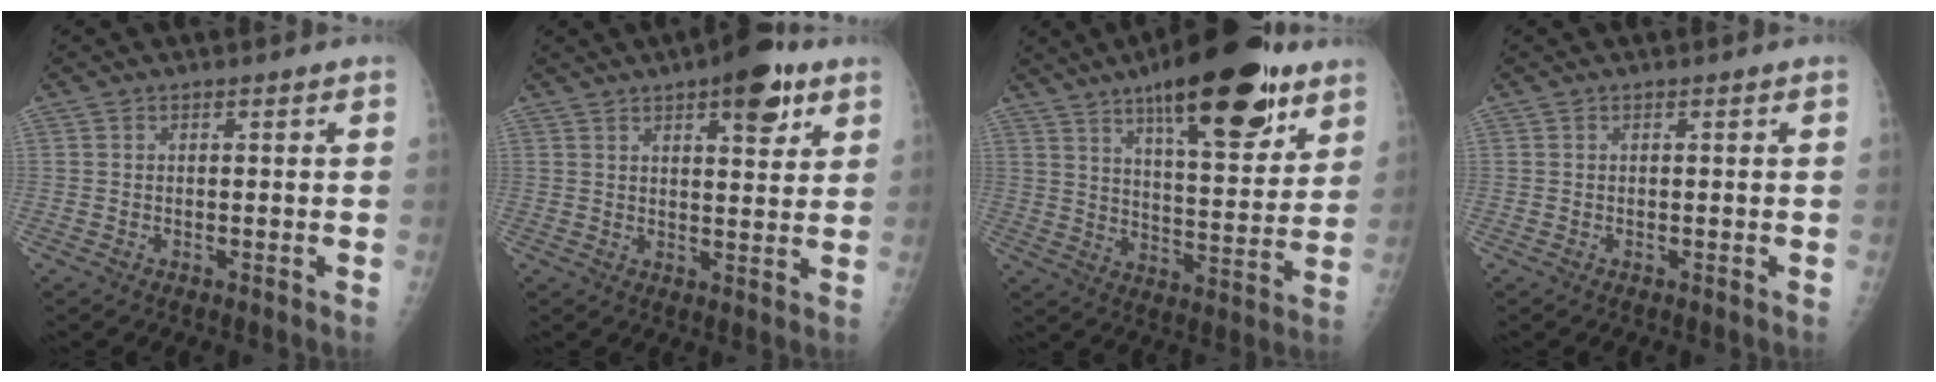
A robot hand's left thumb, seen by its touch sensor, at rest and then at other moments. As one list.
[{"total": 10.0, "force": [5.6, 3.7, 7.4], "torque": [-0.078, -0.022, 0.074]}, {"total": 23.1, "force": [13.9, 7.5, 16.8], "torque": [-0.222, -0.056, 0.213]}, {"total": 0.0}]